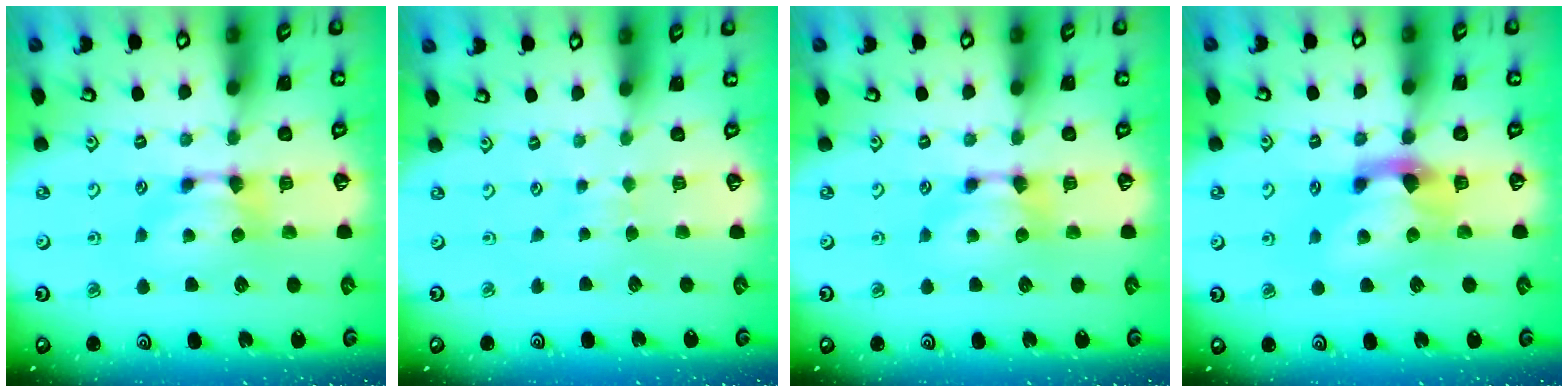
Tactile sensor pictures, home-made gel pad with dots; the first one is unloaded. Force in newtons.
{"total": 3.3, "press": 3.3, "slide": 0.5}
{"total": 0.0}
{"total": 2.9, "press": 2.6, "slide": 1.5}